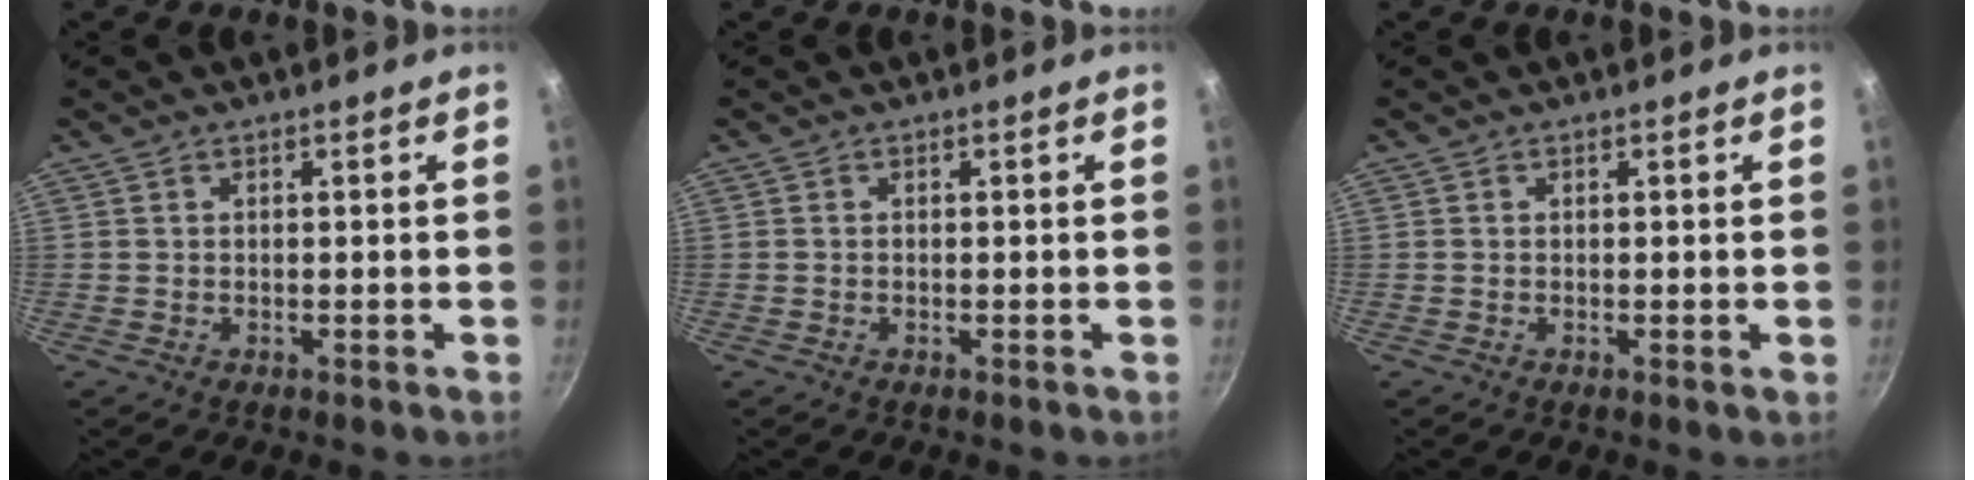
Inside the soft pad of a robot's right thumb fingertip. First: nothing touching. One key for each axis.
{"total": 0.0}
{"total": 0.0}